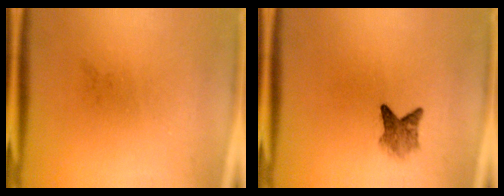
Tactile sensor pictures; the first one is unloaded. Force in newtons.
{"total": 2.8}